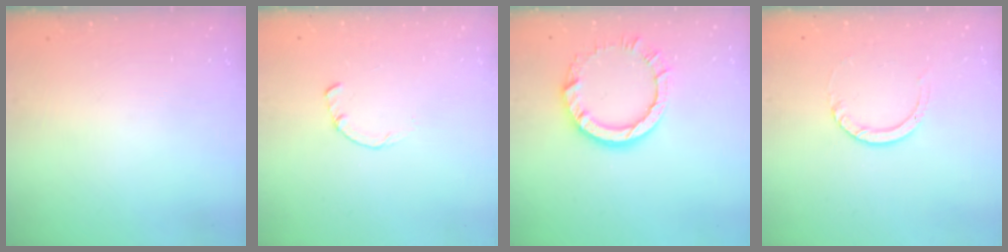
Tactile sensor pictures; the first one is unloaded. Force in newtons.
{"total": 1.7, "press": 1.7, "slide": 0.2}
{"total": 9.7, "press": 9.6, "slide": 0.7}
{"total": 3.0, "press": 3.0, "slide": 0.3}